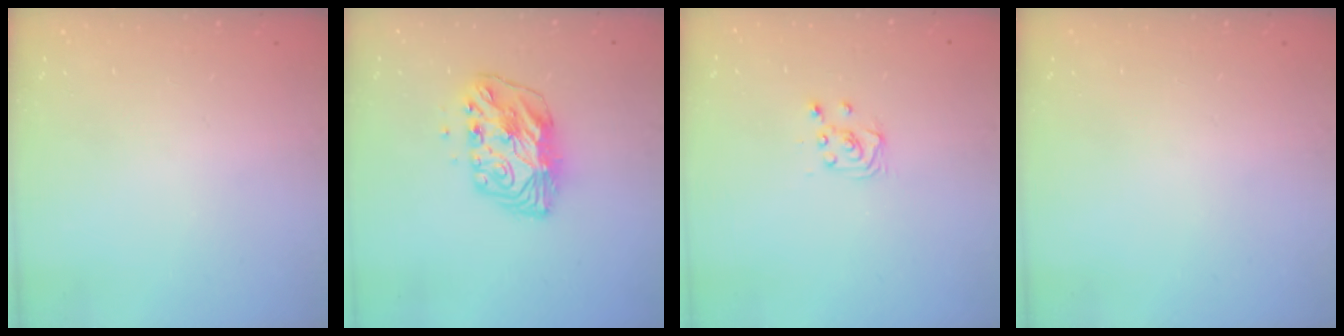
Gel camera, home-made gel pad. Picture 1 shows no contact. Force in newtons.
{"total": 9.6, "press": 9.5, "slide": 1.0}
{"total": 3.6, "press": 3.6, "slide": 0.3}
{"total": 0.0}